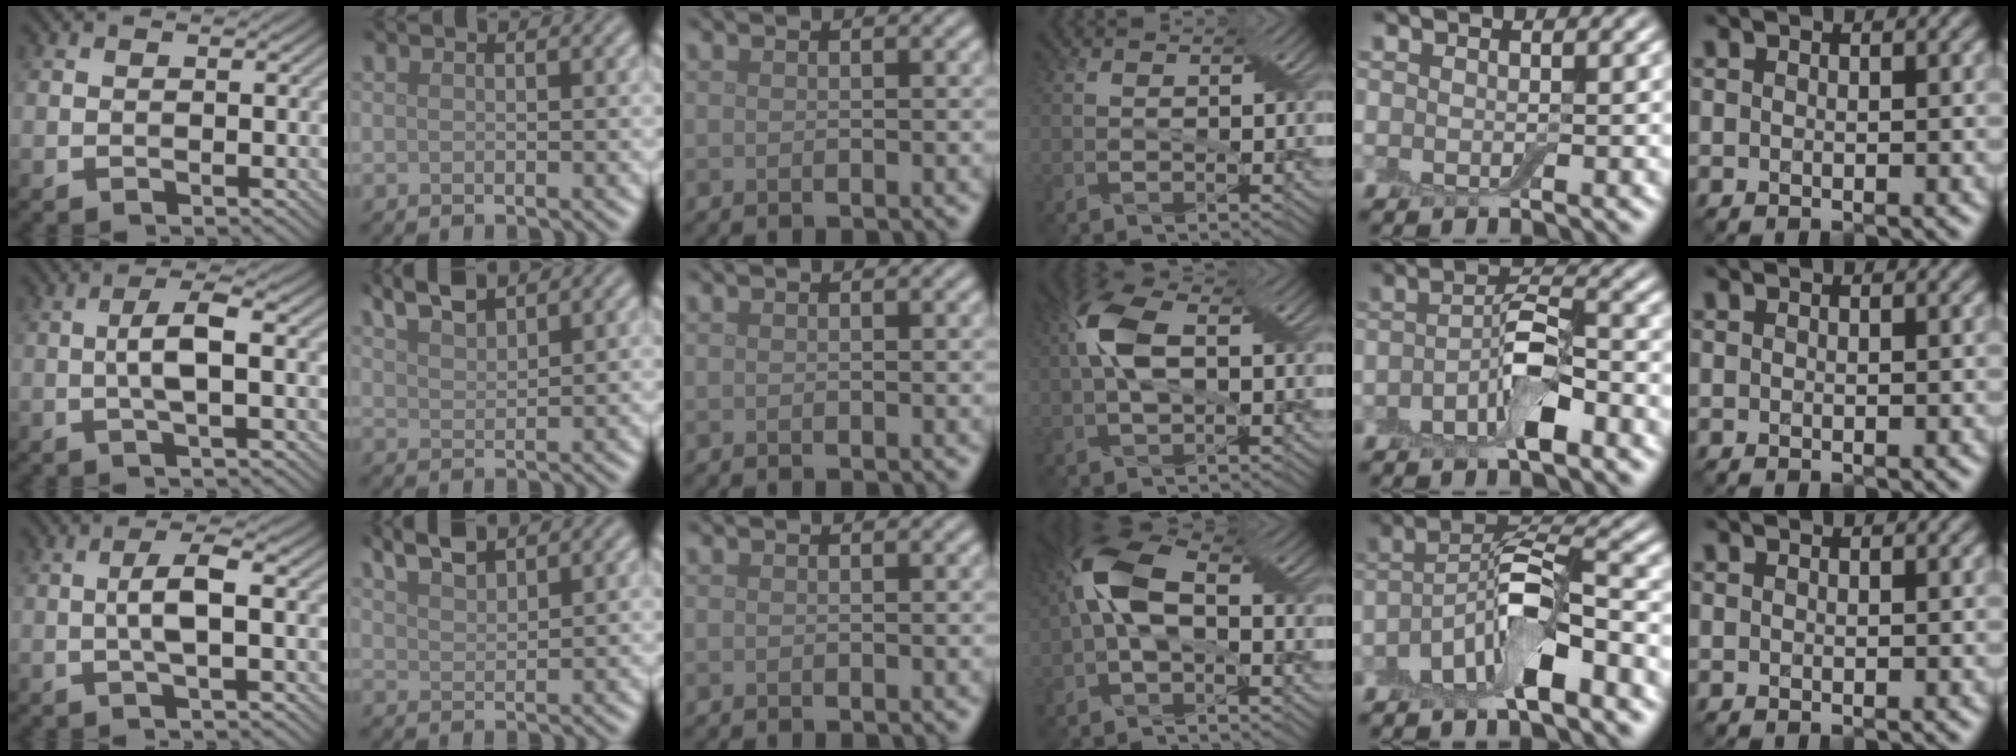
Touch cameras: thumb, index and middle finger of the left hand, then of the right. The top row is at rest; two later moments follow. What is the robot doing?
{"motion": "insert", "object": "box of matches"}